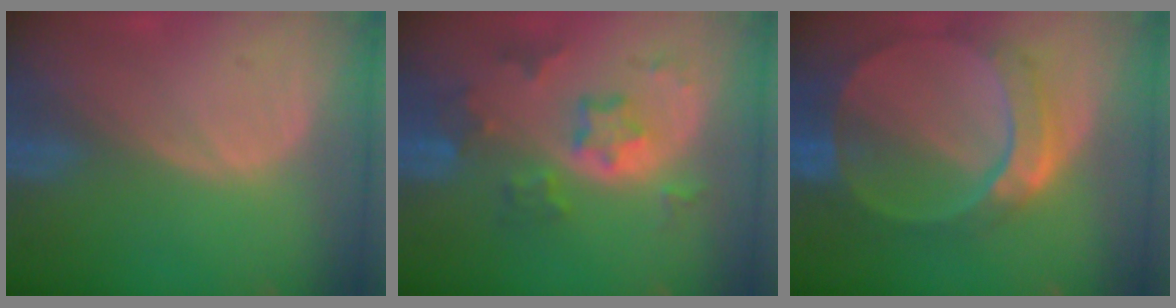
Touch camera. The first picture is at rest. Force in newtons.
{"total": 7.3, "press": 6.5, "slide": 3.2}
{"total": 9.6, "press": 8.3, "slide": 4.7}